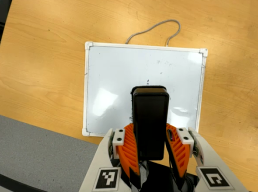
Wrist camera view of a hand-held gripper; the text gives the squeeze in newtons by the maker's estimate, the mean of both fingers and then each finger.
{"total": 7.6, "left": 6.4, "right": 8.8}